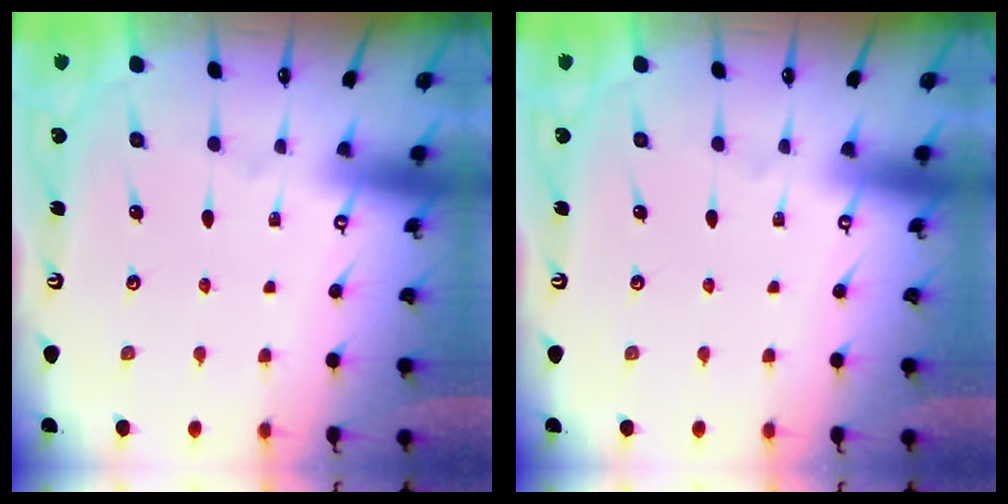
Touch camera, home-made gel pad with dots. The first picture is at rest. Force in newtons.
{"total": 0.0}